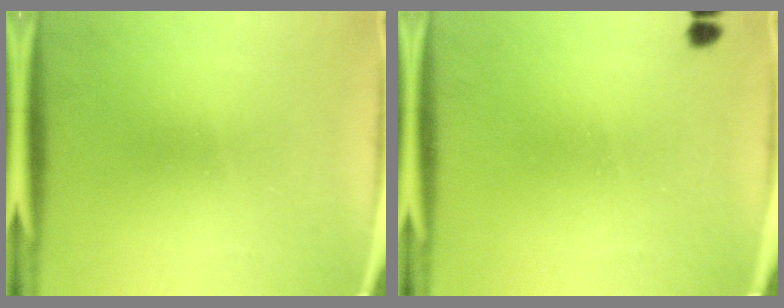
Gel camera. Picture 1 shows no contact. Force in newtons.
{"total": 1.0}